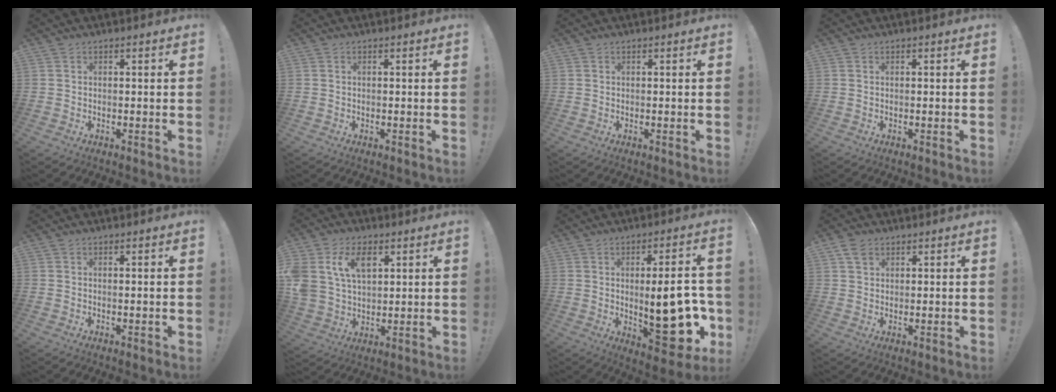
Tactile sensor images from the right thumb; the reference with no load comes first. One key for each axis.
{"total": 0.0}
{"total": 0.0}
{"total": 0.0}
{"total": 0.5, "fx": 0.0, "fy": -0.1, "fz": 0.5, "tx": -0.007, "ty": -0.003, "tz": 0.000}
{"total": 12.9, "fx": 5.6, "fy": 9.0, "fz": 7.4, "tx": -0.141, "ty": -0.014, "tz": 0.106}
{"total": 20.9, "fx": -2.9, "fy": 7.9, "fz": 19.1, "tx": -0.249, "ty": -0.001, "tz": -0.033}
{"total": 3.3, "fx": 2.1, "fy": 2.2, "fz": 1.3, "tx": -0.021, "ty": -0.005, "tz": 0.041}